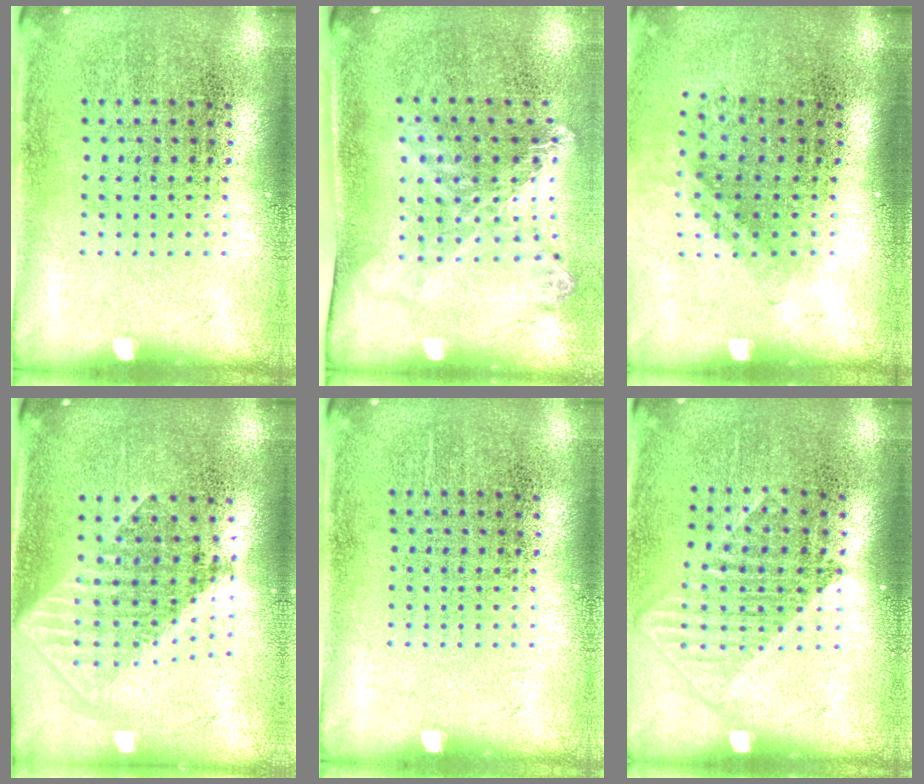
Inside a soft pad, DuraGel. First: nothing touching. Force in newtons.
{"total": 1.8, "press": 1.3, "slide": 1.2}
{"total": 1.5, "press": 1.0, "slide": 1.1}
{"total": 1.8, "press": 1.4, "slide": 1.0}
{"total": 0.0}
{"total": 1.3, "press": 1.0, "slide": 0.7}